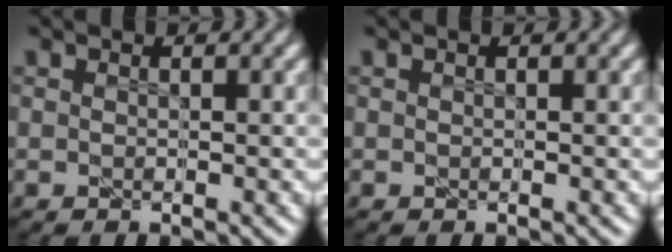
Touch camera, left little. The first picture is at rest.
{"total": 0.0}